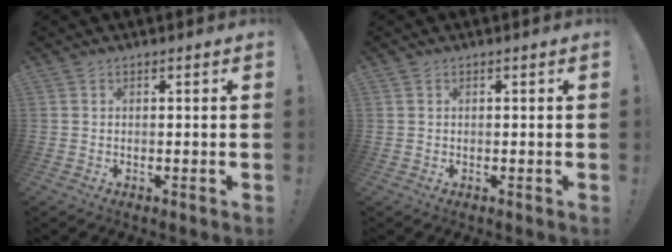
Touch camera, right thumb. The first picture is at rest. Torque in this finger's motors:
{"motor_torque": [-0.08, -0.08, 0.15, -0.04, -0.03]}